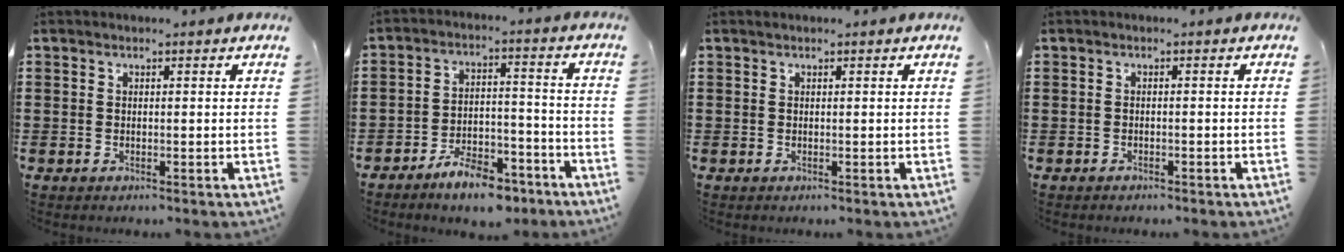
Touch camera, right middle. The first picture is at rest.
{"total": 7.5, "force": [-6.4, 2.1, 3.2], "torque": [-0.057, 0.013, -0.118]}
{"total": 0.0}
{"total": 0.6, "force": [-0.6, 0.2, 0.1], "torque": [-0.004, -0.001, -0.012]}